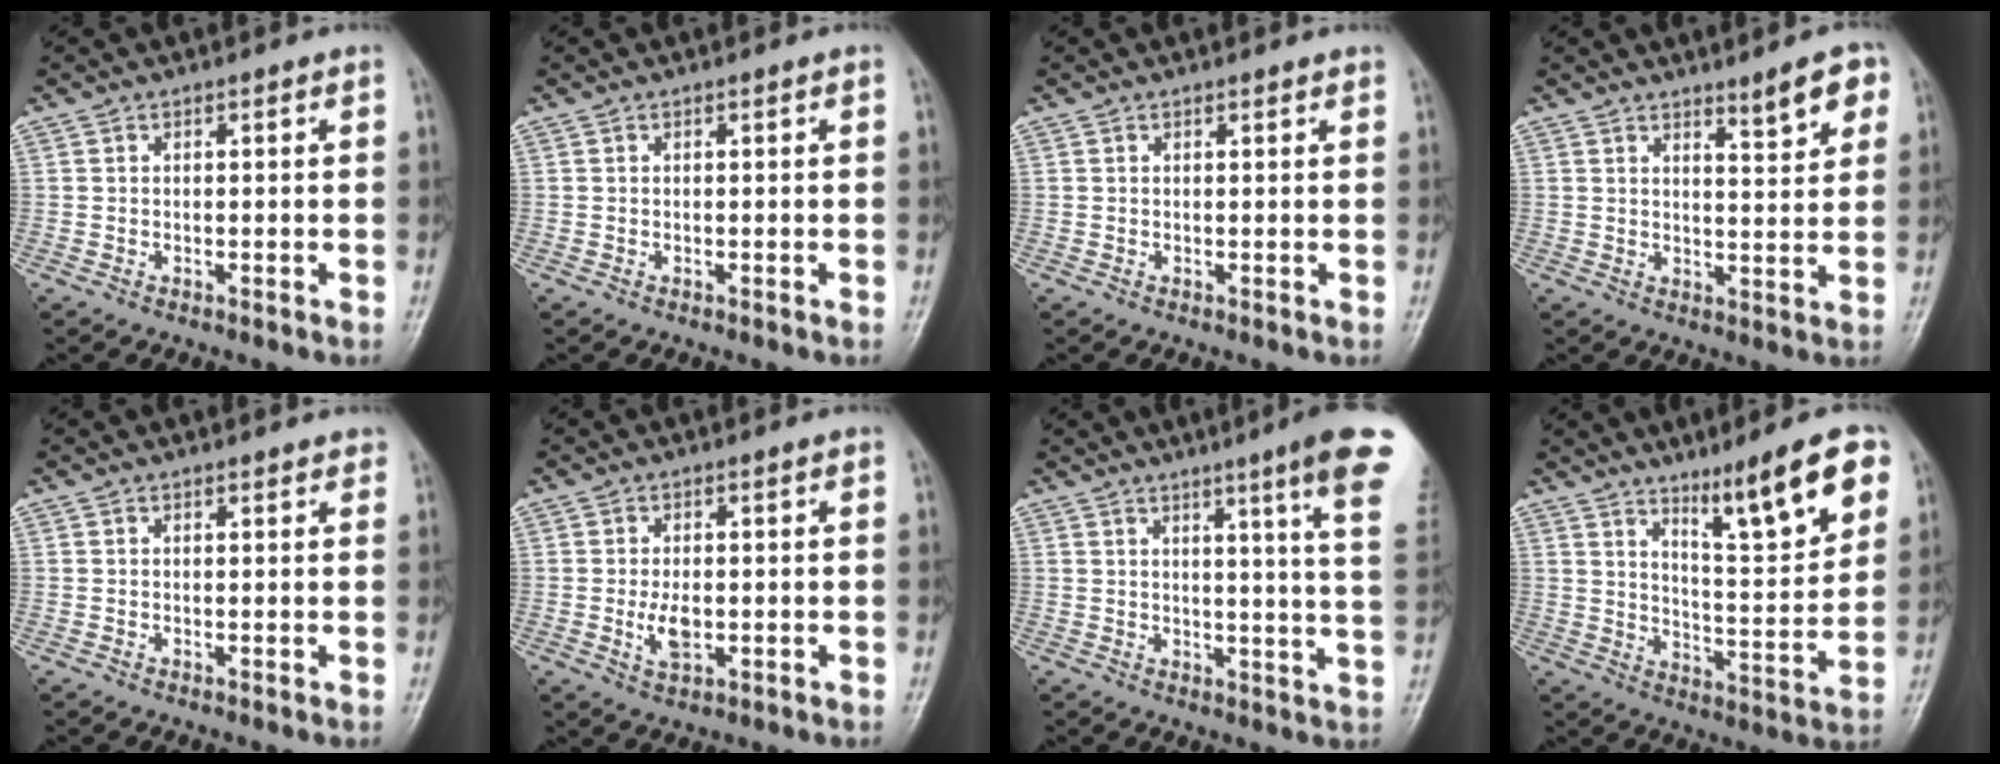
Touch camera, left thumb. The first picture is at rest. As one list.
[{"total": 0.0}, {"total": 0.8, "force": [0.7, 0.2, 0.4], "torque": [-0.005, 0.000, 0.009]}, {"total": 6.1, "force": [3.7, 1.5, 4.5], "torque": [-0.050, -0.026, 0.053]}, {"total": 1.2, "force": [0.9, 0.5, 0.5], "torque": [-0.003, -0.001, 0.008]}, {"total": 4.4, "force": [-0.6, 2.4, 3.7], "torque": [-0.065, -0.003, -0.006]}, {"total": 14.0, "force": [8.3, 0.0, 11.3], "torque": [-0.135, -0.039, 0.087]}, {"total": 14.8, "force": [8.6, 2.8, 11.8], "torque": [-0.155, -0.047, 0.139]}]